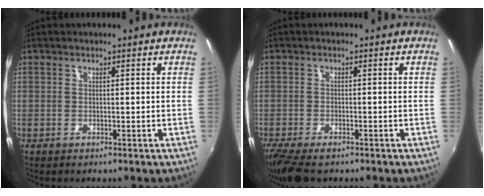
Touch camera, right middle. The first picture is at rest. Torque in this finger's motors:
{"motor_torque": [0.78, -0.64, 0.12, 0.07]}